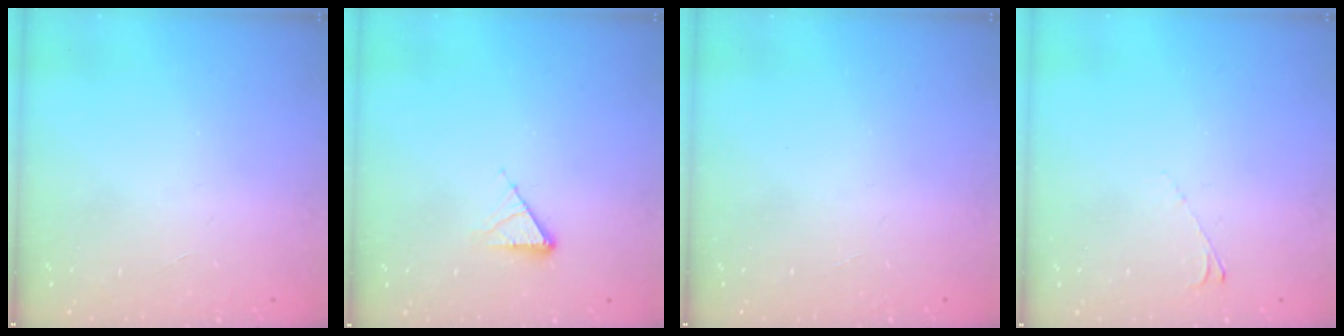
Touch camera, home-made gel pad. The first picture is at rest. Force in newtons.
{"total": 5.2, "press": 5.2, "slide": 0.8}
{"total": 0.0}
{"total": 2.6, "press": 2.6, "slide": 0.5}